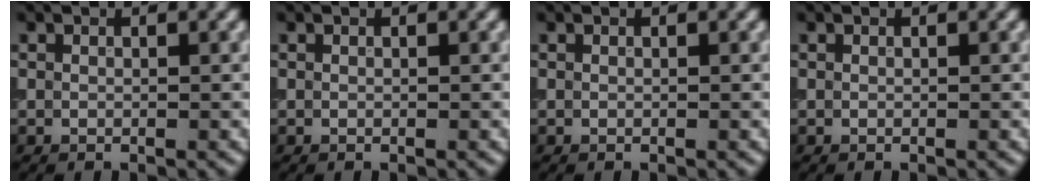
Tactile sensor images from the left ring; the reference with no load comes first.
{"total": 0.0}
{"total": 0.0}
{"total": 0.0}